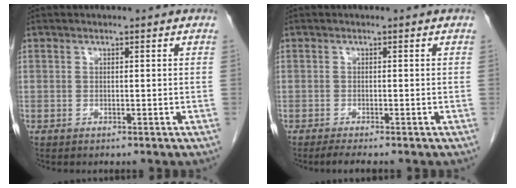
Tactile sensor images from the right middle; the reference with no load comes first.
{"total": 2.1, "force": [-1.7, -0.1, 1.2], "torque": [-0.026, -0.007, -0.029]}